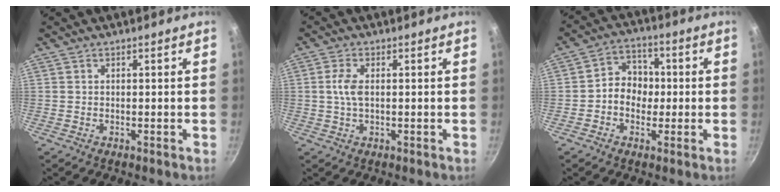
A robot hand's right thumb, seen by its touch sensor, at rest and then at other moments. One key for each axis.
{"total": 3.7, "fx": 0.3, "fy": 1.7, "fz": 3.2, "tx": -0.076, "ty": 0.005, "tz": 0.003}
{"total": 7.4, "fx": -0.5, "fy": 6.3, "fz": 3.9, "tx": -0.021, "ty": 0.017, "tz": -0.020}